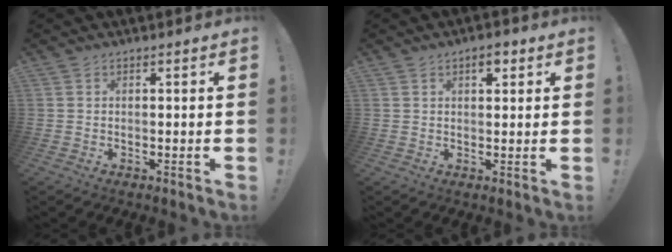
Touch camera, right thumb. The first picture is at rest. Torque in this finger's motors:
{"motor_torque": [-0.21, 0.26, -0.07, 0.10, 0.15]}